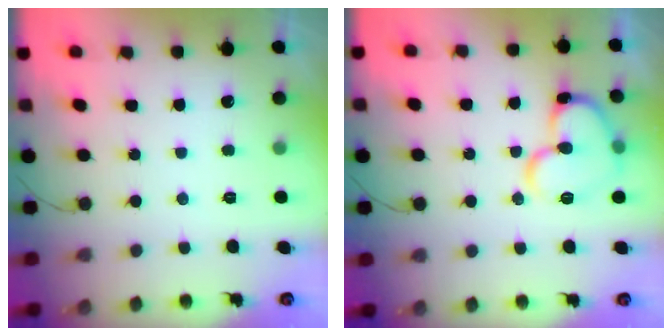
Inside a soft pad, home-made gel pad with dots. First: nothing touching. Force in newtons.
{"total": 14.9, "press": 14.8, "slide": 2.0}